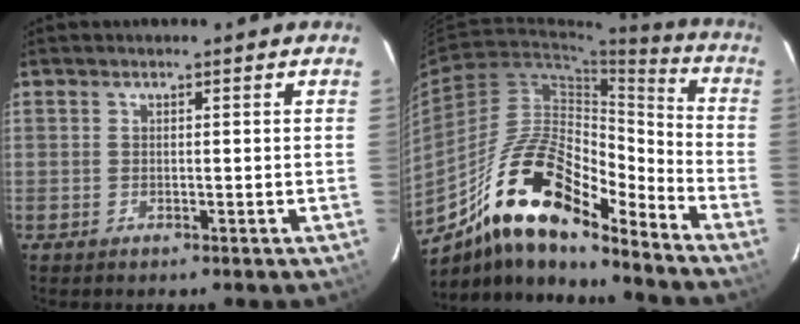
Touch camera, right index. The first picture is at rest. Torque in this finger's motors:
{"motor_torque": [1.01, -1.13, 1.02, 0.21]}